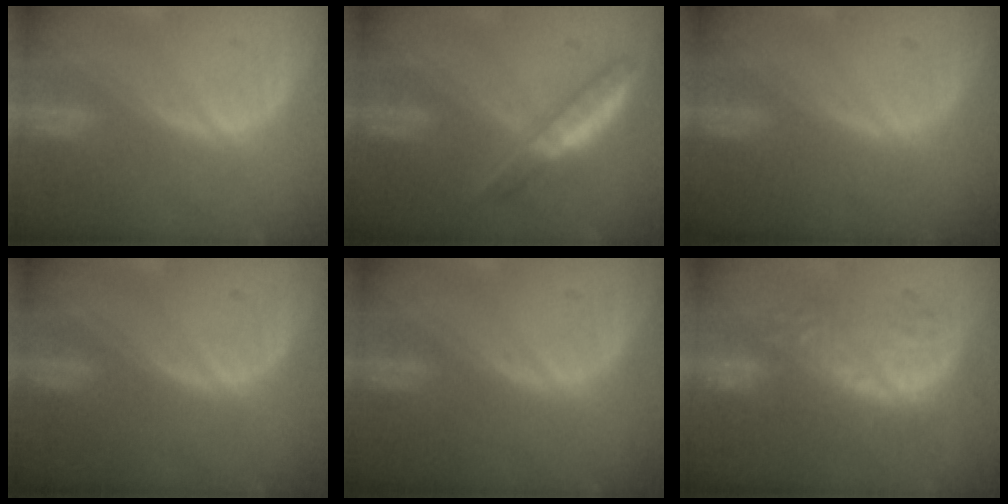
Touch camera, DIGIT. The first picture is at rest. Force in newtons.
{"total": 4.5, "press": 4.4, "slide": 0.9}
{"total": 0.0}
{"total": 0.0}
{"total": 0.0}
{"total": 8.9, "press": 8.6, "slide": 2.3}